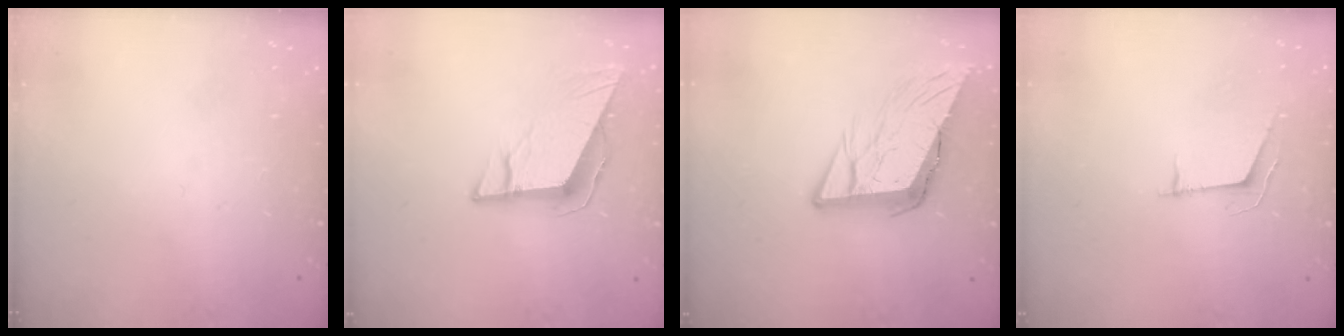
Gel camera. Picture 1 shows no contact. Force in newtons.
{"total": 9.6, "press": 9.4, "slide": 1.8}
{"total": 10.6, "press": 10.2, "slide": 2.8}
{"total": 5.4, "press": 4.9, "slide": 2.4}